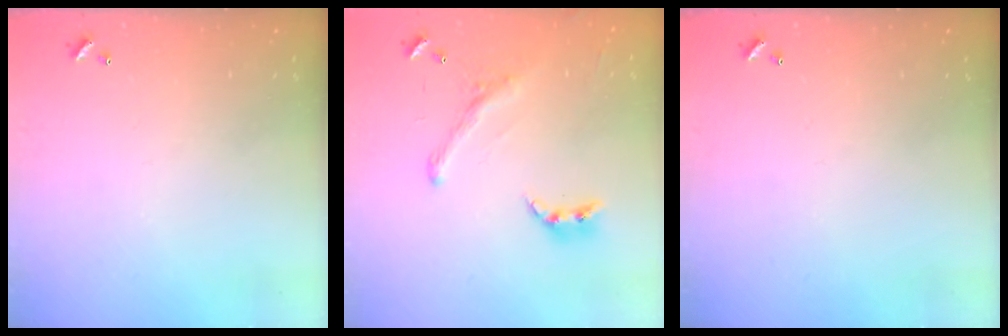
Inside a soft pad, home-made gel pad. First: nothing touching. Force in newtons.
{"total": 2.0, "press": 1.5, "slide": 1.2}
{"total": 0.0}